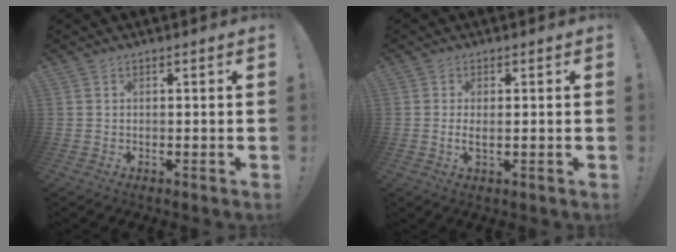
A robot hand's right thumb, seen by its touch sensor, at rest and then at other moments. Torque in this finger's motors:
{"motor_torque": [-0.24, 0.04, -0.21, 0.32, 0.12]}